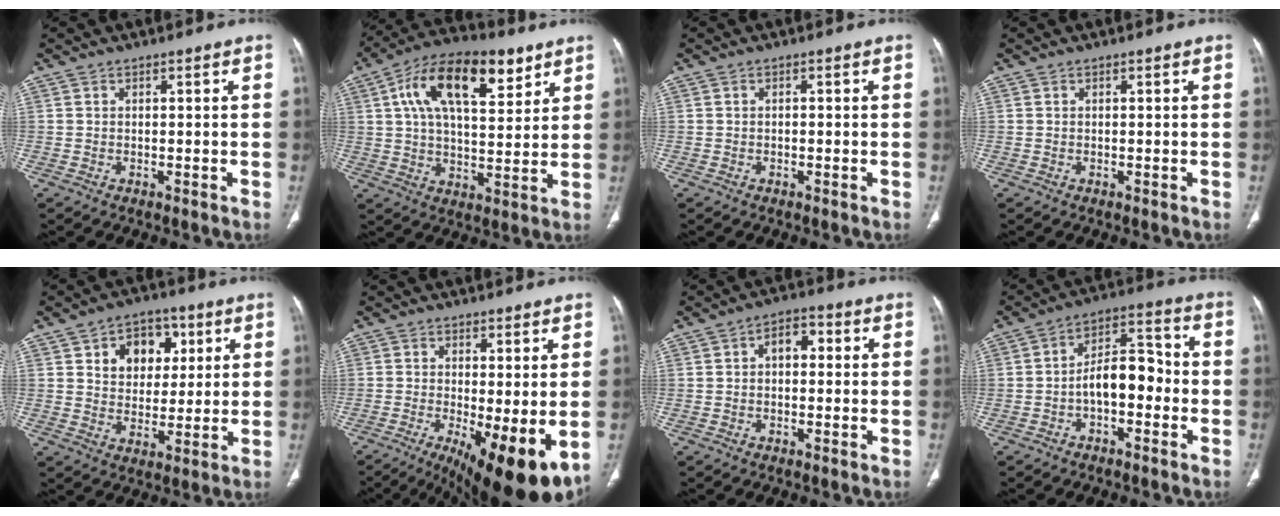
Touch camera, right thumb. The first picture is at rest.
{"total": 19.0, "force": [8.5, 8.9, 14.5], "torque": [-0.220, -0.005, 0.140]}
{"total": 0.0}
{"total": 0.0}
{"total": 10.5, "force": [4.0, 7.8, 5.8], "torque": [-0.041, -0.012, 0.063]}
{"total": 14.0, "force": [-3.9, 4.3, 12.8], "torque": [-0.167, -0.024, -0.044]}
{"total": 4.8, "force": [0.6, 3.0, 3.7], "torque": [-0.041, 0.017, 0.000]}
{"total": 9.4, "force": [-2.2, 5.2, 7.4], "torque": [-0.100, 0.044, -0.046]}